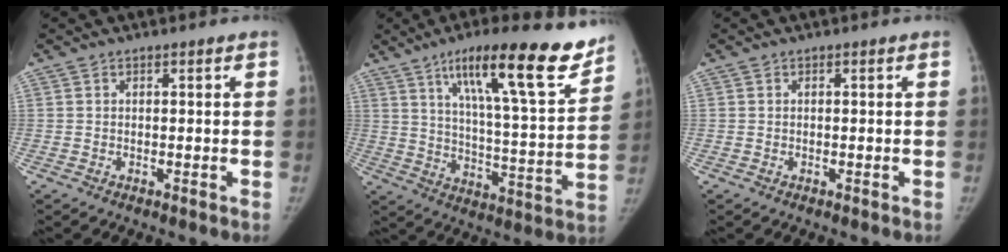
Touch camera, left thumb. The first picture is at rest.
{"total": 22.2, "force": [14.5, 3.9, 16.4], "torque": [-0.222, -0.057, 0.227]}
{"total": 0.0}